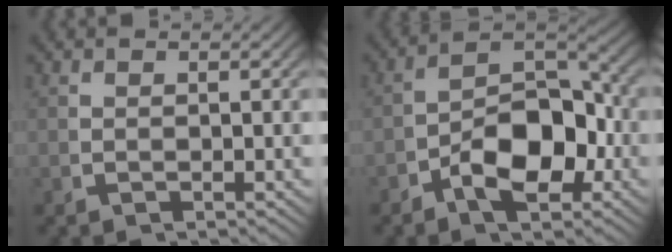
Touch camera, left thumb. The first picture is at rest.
{"total": 8.6, "force": [-2.0, 4.9, 6.8], "torque": [-0.106, -0.015, -0.032]}